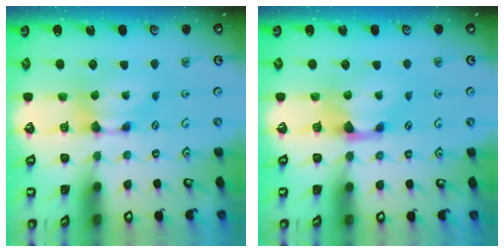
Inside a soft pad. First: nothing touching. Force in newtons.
{"total": 1.3, "press": 0.4, "slide": 1.3}